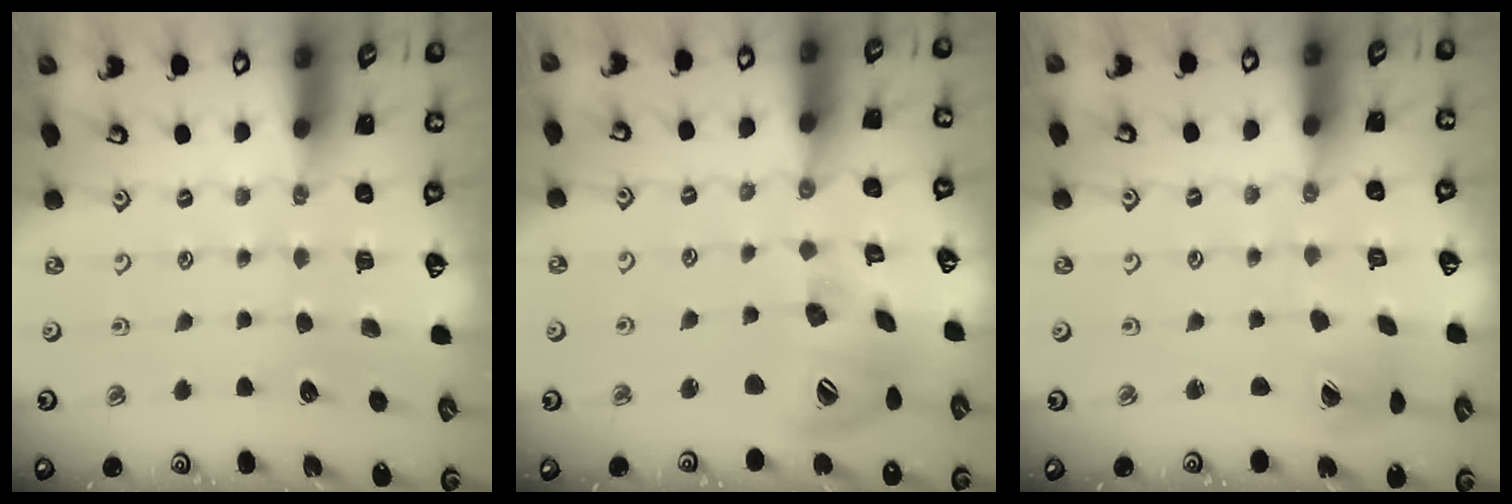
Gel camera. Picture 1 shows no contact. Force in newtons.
{"total": 16.7, "press": 16.5, "slide": 2.2}
{"total": 3.0, "press": 2.9, "slide": 0.5}